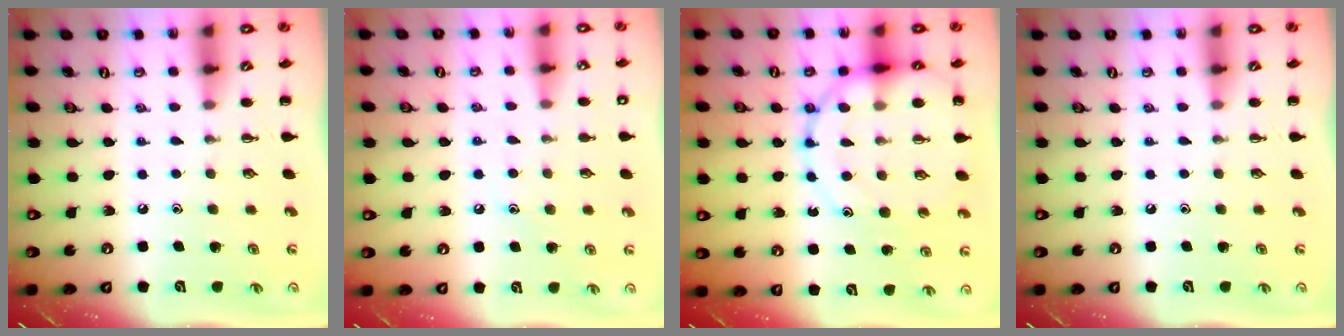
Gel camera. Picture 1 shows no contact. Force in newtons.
{"total": 7.3, "press": 7.1, "slide": 1.8}
{"total": 15.9, "press": 15.8, "slide": 2.4}
{"total": 0.0}